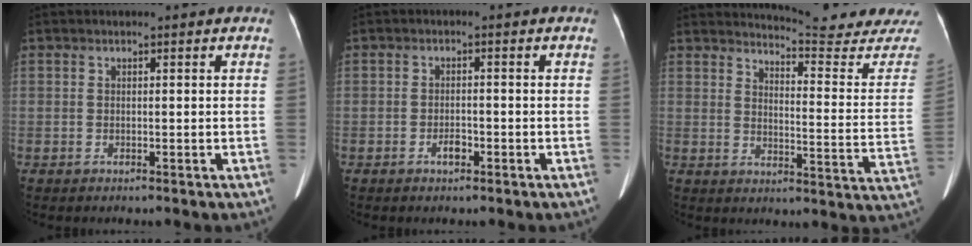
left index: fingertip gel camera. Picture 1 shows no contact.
{"total": 1.7, "force": [-1.0, 0.8, 1.2], "torque": [-0.023, 0.002, -0.013]}
{"total": 18.4, "force": [18.2, -0.2, 2.9], "torque": [-0.036, -0.139, 0.200]}